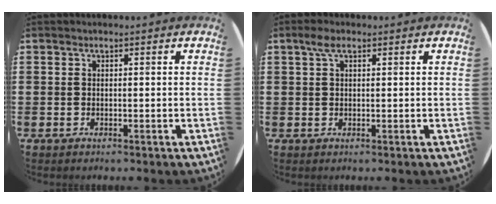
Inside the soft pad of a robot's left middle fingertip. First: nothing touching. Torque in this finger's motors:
{"motor_torque": [0.73, -0.58, 0.32, 0.11]}